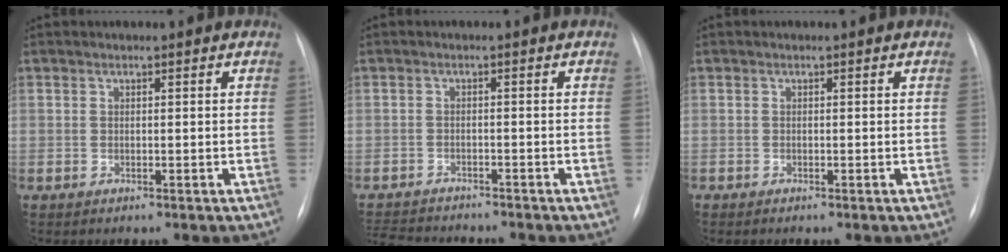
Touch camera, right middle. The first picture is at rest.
{"total": 8.6, "force": [-8.1, 1.4, 2.6], "torque": [-0.042, -0.004, -0.121]}
{"total": 0.0}